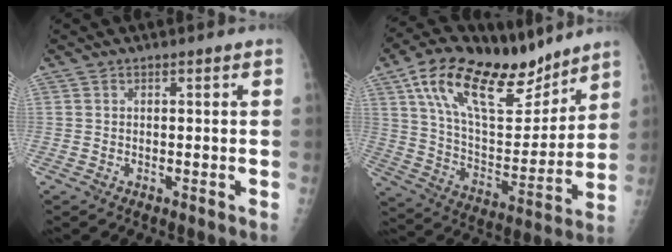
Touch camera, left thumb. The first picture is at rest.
{"total": 24.3, "force": [15.4, 10.6, 15.6], "torque": [-0.225, -0.044, 0.266]}